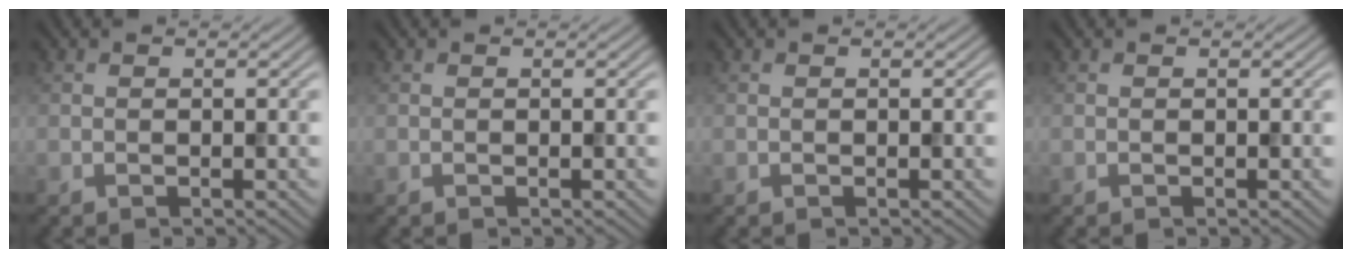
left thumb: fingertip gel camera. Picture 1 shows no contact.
{"total": 0.0}
{"total": 0.0}
{"total": 0.0}